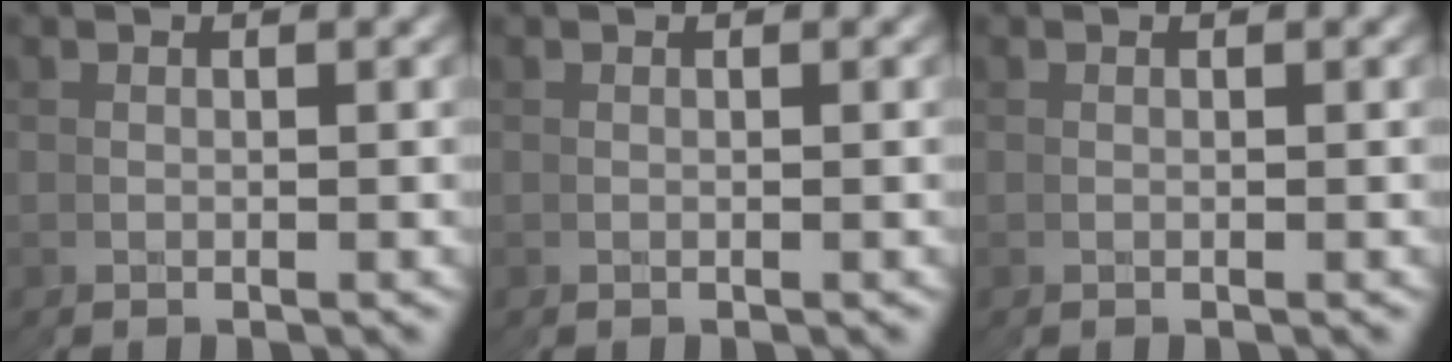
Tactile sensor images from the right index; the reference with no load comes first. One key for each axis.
{"total": 0.0}
{"total": 0.0}